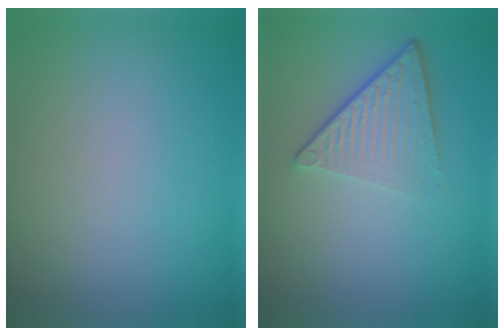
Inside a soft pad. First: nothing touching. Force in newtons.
{"total": 4.5, "press": 2.9, "slide": 3.4}